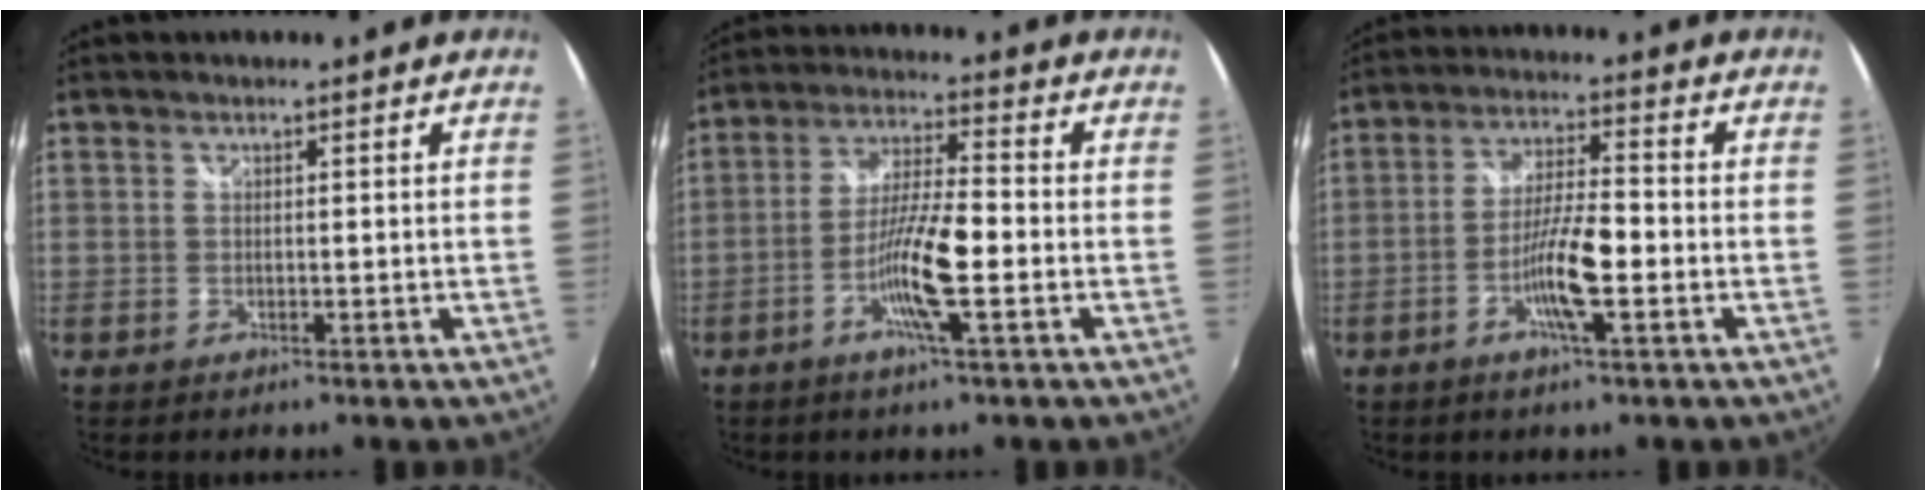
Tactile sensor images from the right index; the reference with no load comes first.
{"total": 9.4, "force": [-3.4, 0.7, 8.8], "torque": [-0.175, -0.002, -0.066]}
{"total": 8.3, "force": [-3.1, 1.0, 7.6], "torque": [-0.147, -0.002, -0.058]}